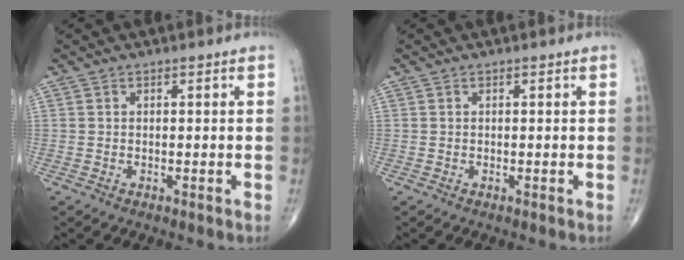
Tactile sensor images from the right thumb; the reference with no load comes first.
{"total": 0.0}